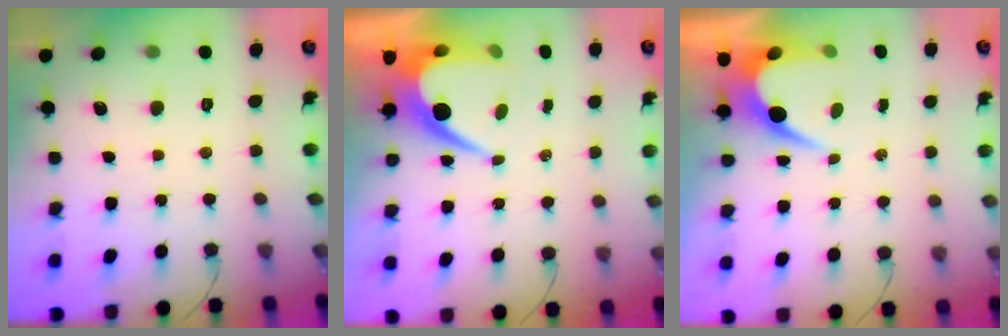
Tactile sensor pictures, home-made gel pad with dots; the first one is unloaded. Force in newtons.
{"total": 10.1, "press": 10.1, "slide": 0.9}
{"total": 5.9, "press": 5.9, "slide": 0.4}